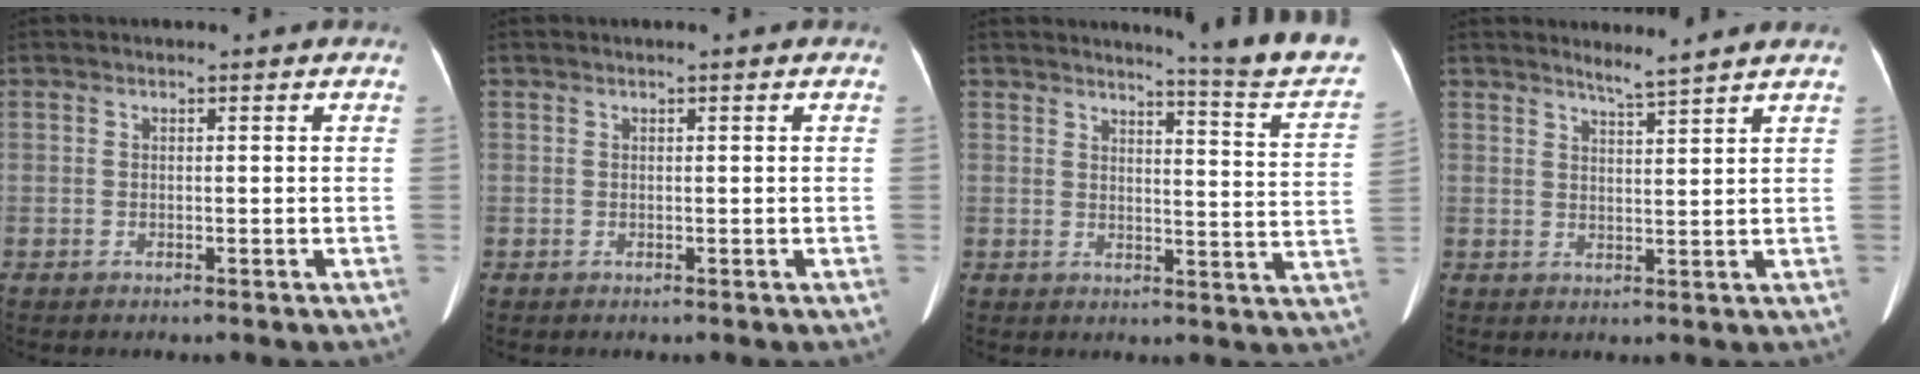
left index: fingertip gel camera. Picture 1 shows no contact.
{"total": 0.0}
{"total": 12.9, "force": [12.0, -1.0, 4.6], "torque": [-0.051, -0.075, 0.124]}
{"total": 3.2, "force": [2.9, -1.0, 1.0], "torque": [-0.023, -0.007, 0.050]}